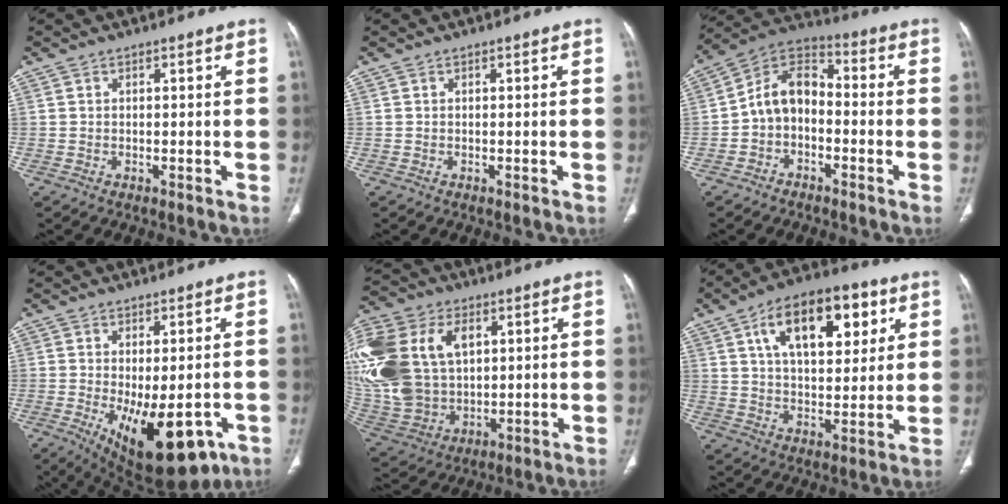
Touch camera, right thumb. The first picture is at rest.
{"total": 0.0}
{"total": 9.7, "force": [-2.0, 7.0, 6.4], "torque": [-0.094, 0.044, -0.054]}
{"total": 16.9, "force": [-6.6, 7.8, 13.4], "torque": [-0.169, -0.011, -0.075]}
{"total": 29.6, "force": [7.6, 20.5, 20.0], "torque": [-0.481, 0.029, 0.163]}
{"total": 18.3, "force": [7.6, 9.4, 13.8], "torque": [-0.177, -0.012, 0.120]}